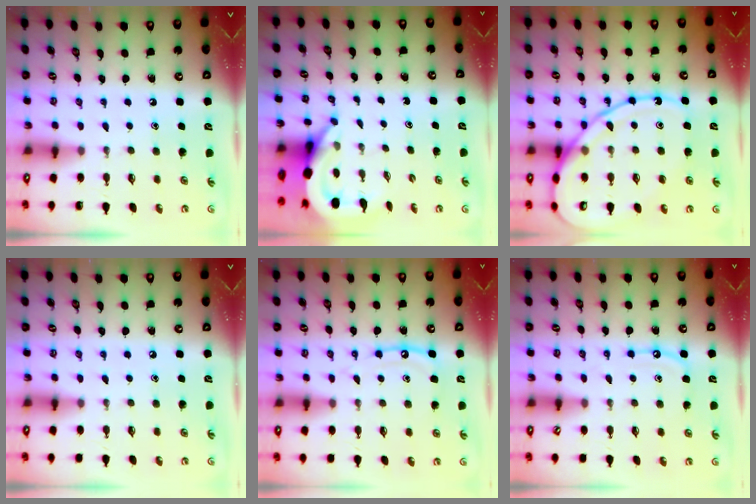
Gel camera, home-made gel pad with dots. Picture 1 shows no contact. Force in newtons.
{"total": 6.6, "press": 6.5, "slide": 0.9}
{"total": 16.9, "press": 16.8, "slide": 1.8}
{"total": 2.6, "press": 2.6, "slide": 0.3}
{"total": 9.6, "press": 9.6, "slide": 0.8}
{"total": 8.0, "press": 7.9, "slide": 0.9}